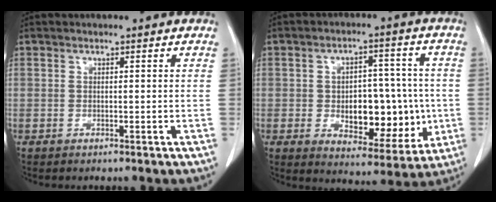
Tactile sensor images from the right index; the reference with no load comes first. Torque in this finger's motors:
{"motor_torque": [0.30, 0.09, 0.28, 0.09]}